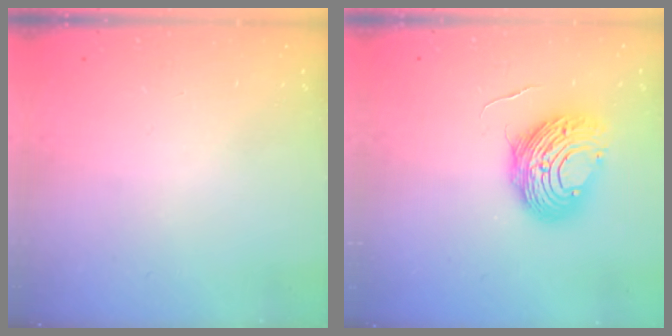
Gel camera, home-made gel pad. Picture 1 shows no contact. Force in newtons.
{"total": 12.2, "press": 12.2, "slide": 1.4}